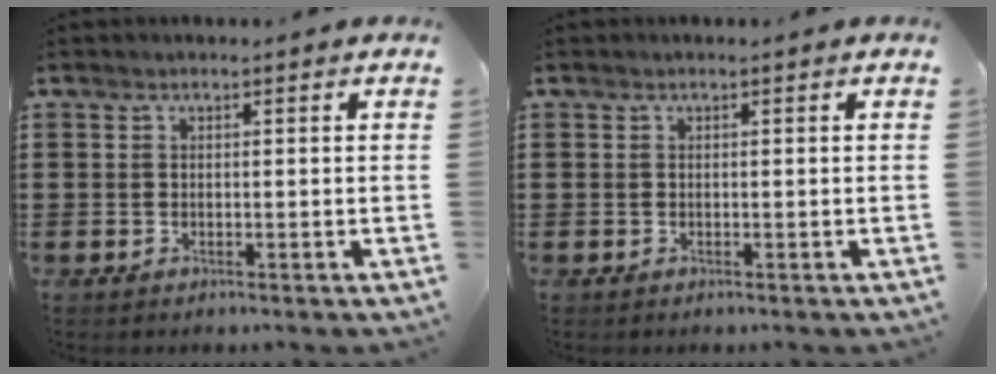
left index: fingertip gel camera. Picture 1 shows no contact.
{"total": 0.0}